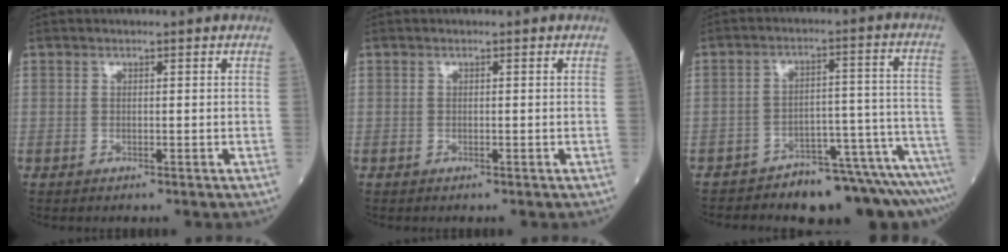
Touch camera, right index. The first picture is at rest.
{"total": 0.0}
{"total": 13.9, "force": [-13.1, 1.4, 4.4], "torque": [-0.015, 0.049, -0.175]}